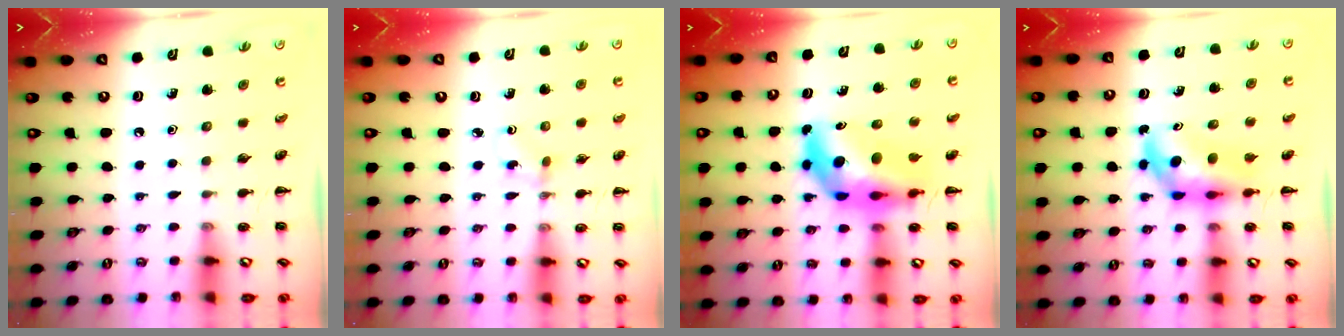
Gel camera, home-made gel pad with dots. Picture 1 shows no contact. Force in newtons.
{"total": 1.0, "press": 0.8, "slide": 0.6}
{"total": 11.2, "press": 10.6, "slide": 3.6}
{"total": 5.2, "press": 5.0, "slide": 1.4}